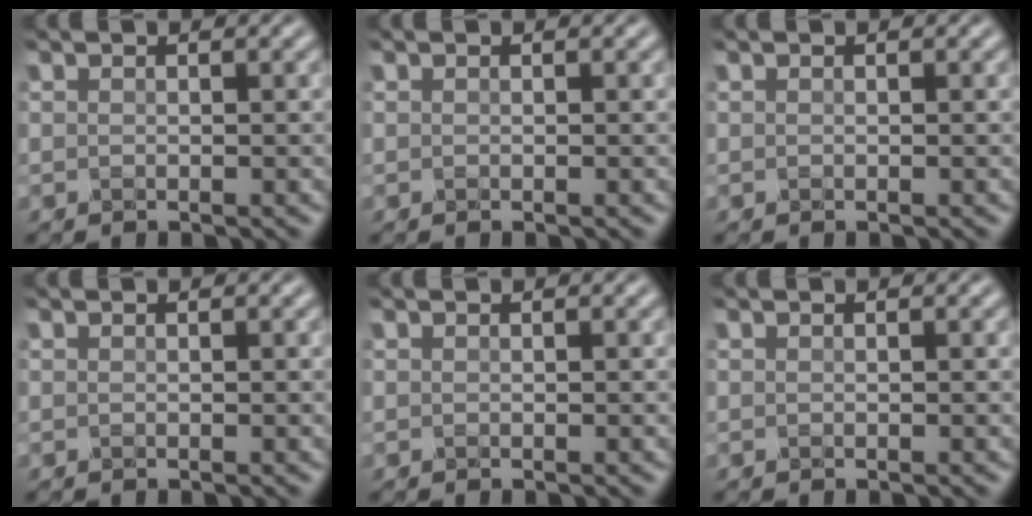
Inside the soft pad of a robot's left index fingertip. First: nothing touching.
{"total": 0.0}
{"total": 0.0}
{"total": 0.0}
{"total": 0.0}
{"total": 0.0}